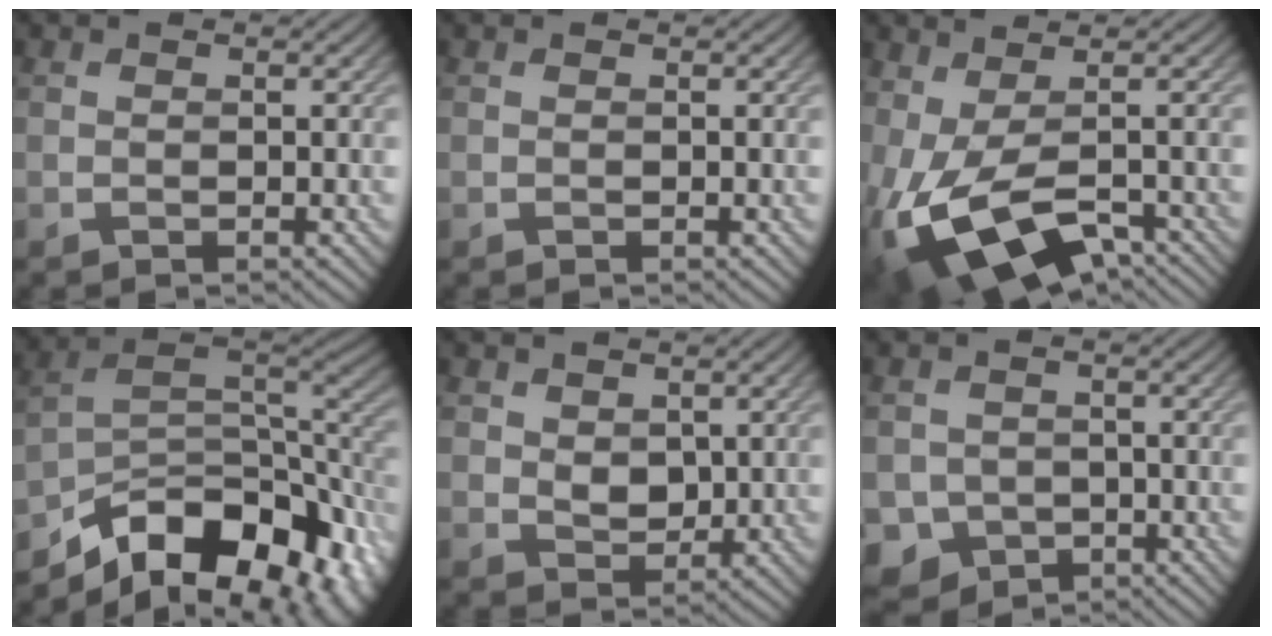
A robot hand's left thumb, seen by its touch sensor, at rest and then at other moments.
{"total": 0.0}
{"total": 12.8, "force": [-4.5, 6.0, 10.4], "torque": [-0.216, -0.032, -0.053]}
{"total": 14.8, "force": [-9.9, 7.0, 8.5], "torque": [-0.162, -0.027, -0.148]}
{"total": 3.2, "force": [1.4, 2.3, 1.7], "torque": [-0.044, -0.006, 0.024]}
{"total": 4.3, "force": [-1.4, 3.8, 1.3], "torque": [-0.037, -0.020, -0.028]}